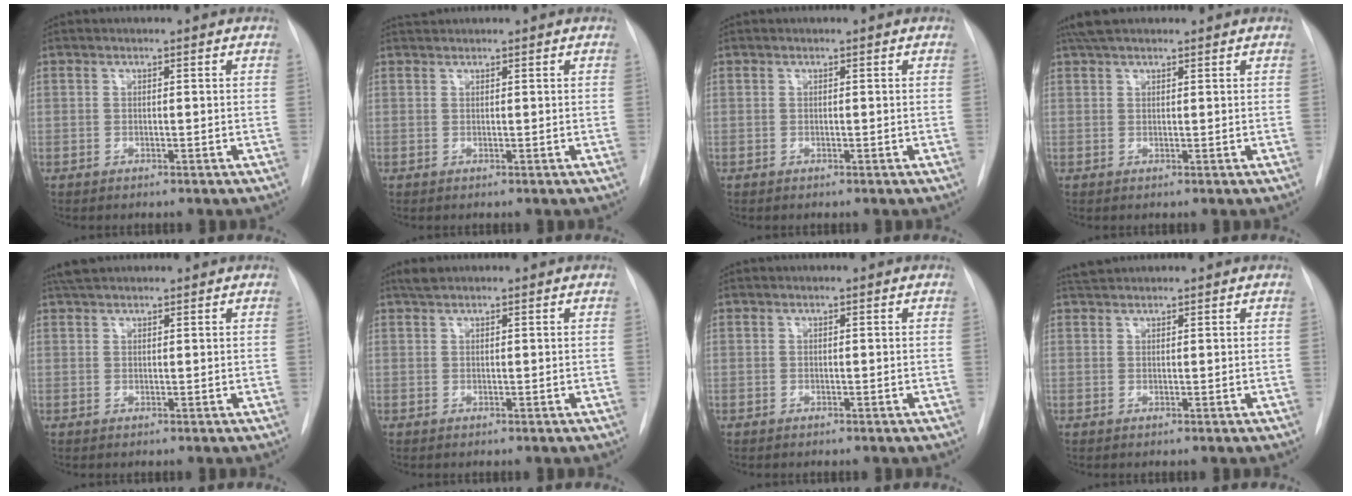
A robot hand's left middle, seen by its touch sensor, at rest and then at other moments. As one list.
[{"total": 1.0, "force": [1.0, -0.1, 0.0], "torque": [-0.005, 0.010, 0.024]}, {"total": 0.0}, {"total": 4.0, "force": [3.3, 1.2, 1.8], "torque": [-0.035, 0.027, 0.060]}, {"total": 3.4, "force": [3.0, 1.0, 1.3], "torque": [-0.024, 0.025, 0.054]}, {"total": 1.4, "force": [1.3, 0.3, 0.7], "torque": [-0.016, 0.011, 0.025]}, {"total": 0.0}, {"total": 2.0, "force": [2.0, 0.2, 0.4], "torque": [-0.011, 0.016, 0.038]}]